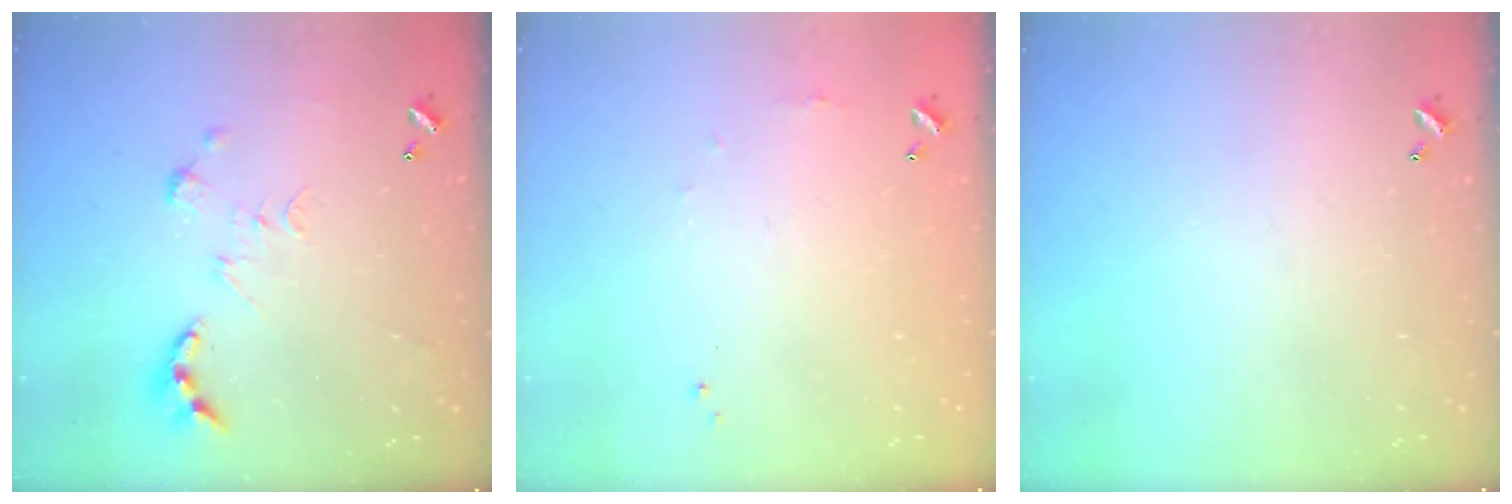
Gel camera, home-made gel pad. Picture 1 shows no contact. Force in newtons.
{"total": 4.7, "press": 4.7, "slide": 0.7}
{"total": 0.0}